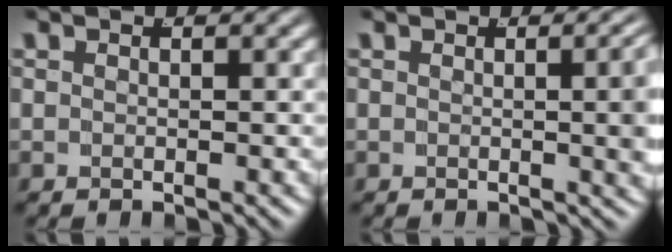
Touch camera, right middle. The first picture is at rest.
{"total": 4.2, "force": [0.5, 1.2, 4.0], "torque": [-0.021, 0.015, -0.003]}